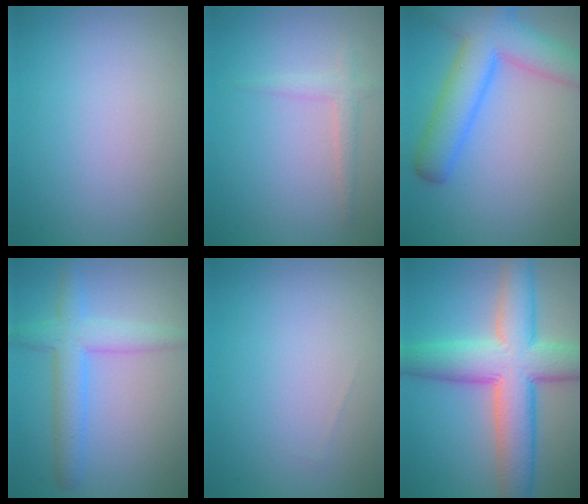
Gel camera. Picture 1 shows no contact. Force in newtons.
{"total": 1.6, "press": 1.6, "slide": 0.1}
{"total": 7.6, "press": 7.6, "slide": 0.4}
{"total": 4.1, "press": 4.1, "slide": 0.2}
{"total": 0.0}
{"total": 10.0, "press": 10.0, "slide": 0.4}